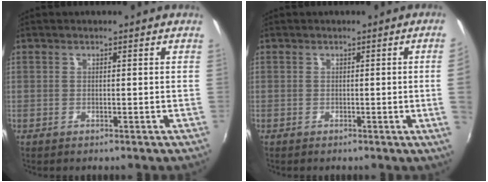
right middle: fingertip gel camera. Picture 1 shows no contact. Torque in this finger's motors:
{"motor_torque": [1.09, -1.05, -0.54, -0.21]}